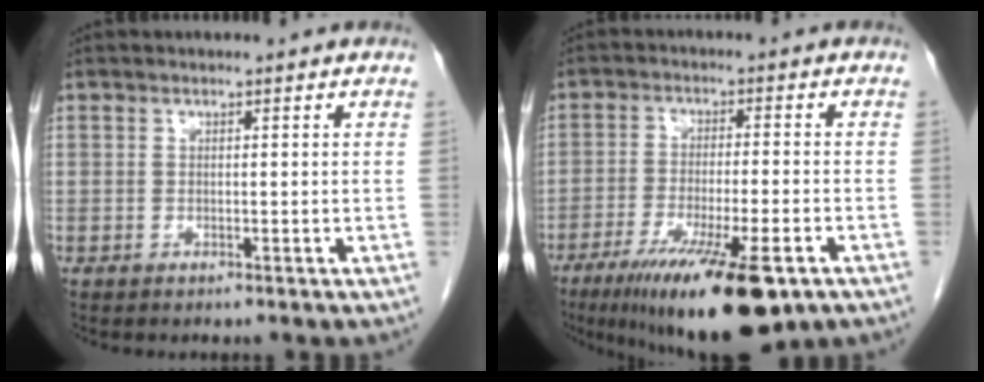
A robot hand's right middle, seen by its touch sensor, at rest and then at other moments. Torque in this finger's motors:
{"motor_torque": [1.13, -1.01, 0.50, 0.21]}